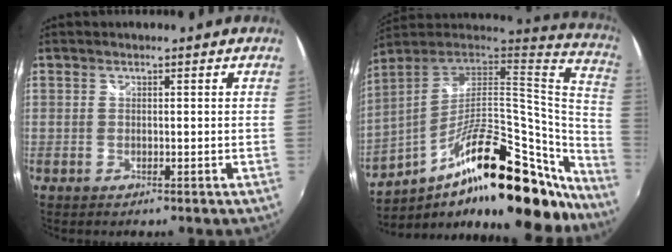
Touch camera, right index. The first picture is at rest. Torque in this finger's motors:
{"motor_torque": [1.13, -1.01, 0.46, 0.10]}